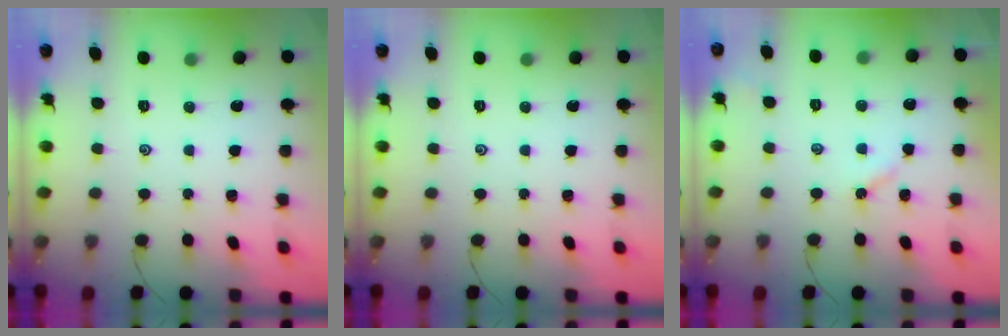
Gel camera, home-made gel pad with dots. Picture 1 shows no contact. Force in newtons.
{"total": 0.0}
{"total": 2.8, "press": 2.7, "slide": 0.3}